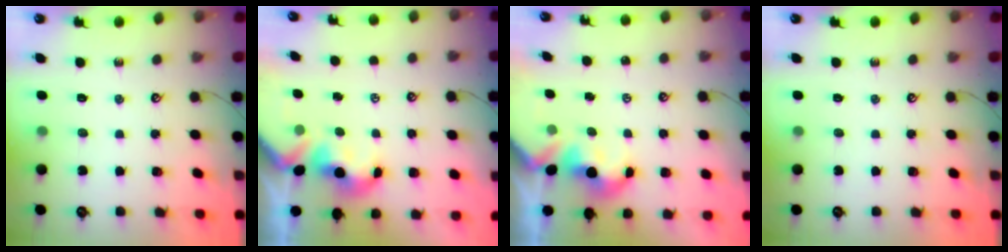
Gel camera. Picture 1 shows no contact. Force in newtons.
{"total": 1.7, "press": 1.5, "slide": 0.7}
{"total": 2.4, "press": 2.4, "slide": 0.3}
{"total": 0.0}